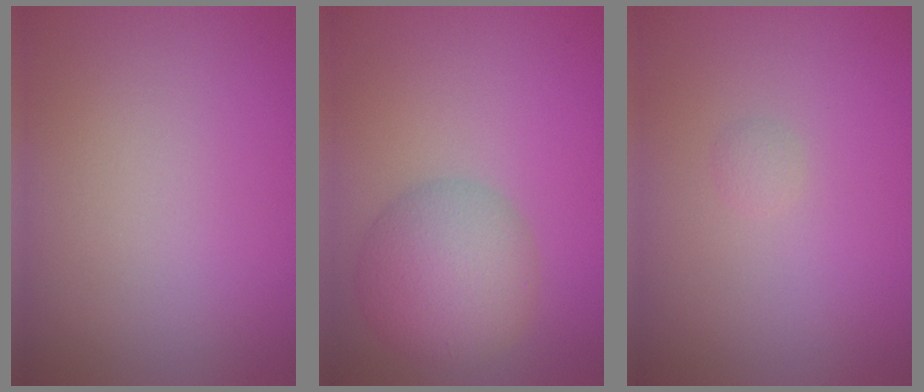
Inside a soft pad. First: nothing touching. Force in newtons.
{"total": 6.5, "press": 6.5, "slide": 0.2}
{"total": 0.6, "press": 0.6, "slide": 0.0}